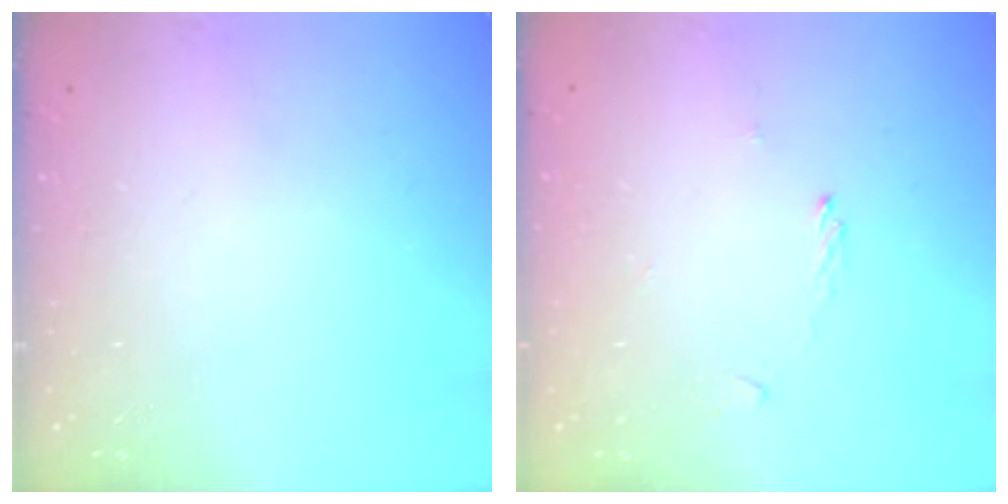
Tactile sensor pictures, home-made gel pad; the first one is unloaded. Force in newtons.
{"total": 1.4, "press": 1.3, "slide": 0.2}